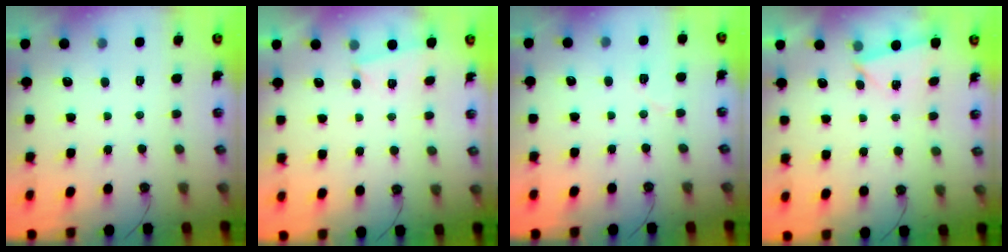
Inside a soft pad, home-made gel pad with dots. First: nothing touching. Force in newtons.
{"total": 1.9, "press": 1.7, "slide": 0.7}
{"total": 5.0, "press": 5.0, "slide": 0.4}
{"total": 2.5, "press": 2.4, "slide": 0.9}